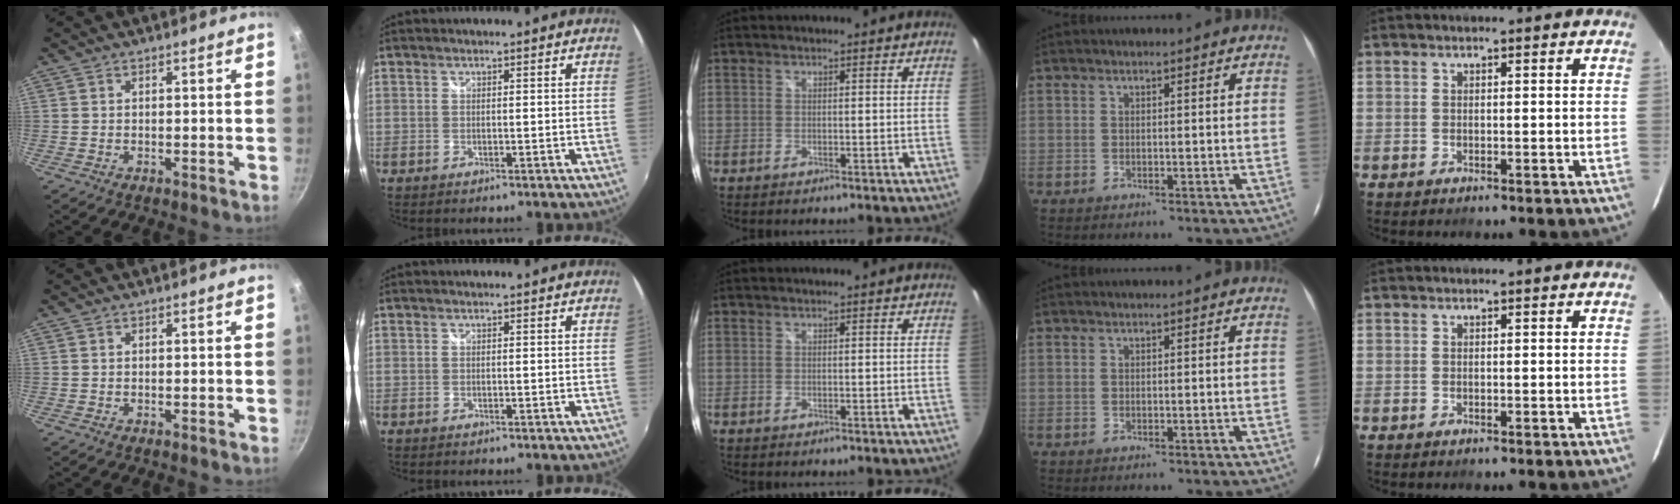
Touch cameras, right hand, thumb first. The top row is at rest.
{}